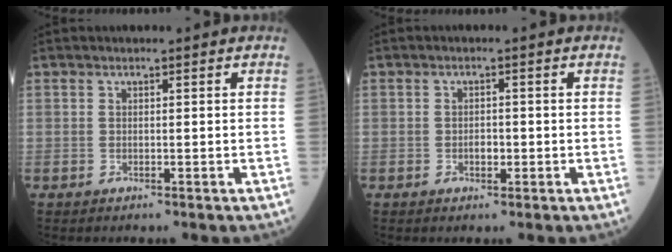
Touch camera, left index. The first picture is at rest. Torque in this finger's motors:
{"motor_torque": [0.18, 0.06, 0.00, 0.00]}